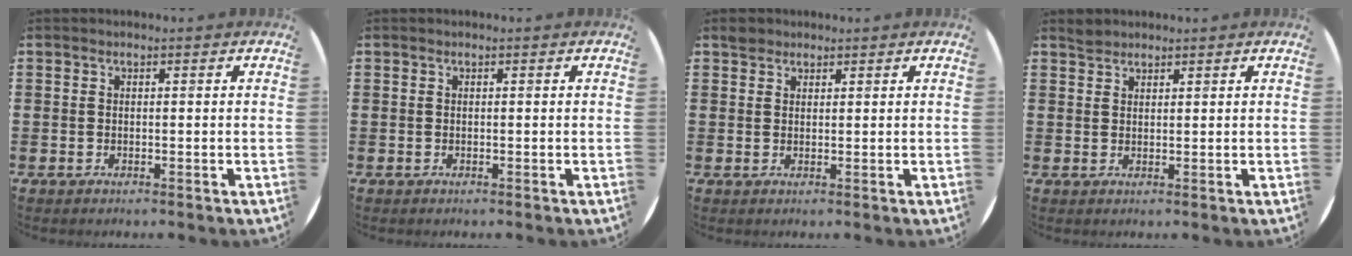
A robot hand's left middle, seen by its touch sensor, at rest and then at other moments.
{"total": 0.0}
{"total": 1.5, "force": [1.4, 0.7, 0.1], "torque": [0.004, -0.001, 0.025]}
{"total": 1.4, "force": [1.3, 0.4, -0.1], "torque": [-0.002, 0.002, 0.026]}